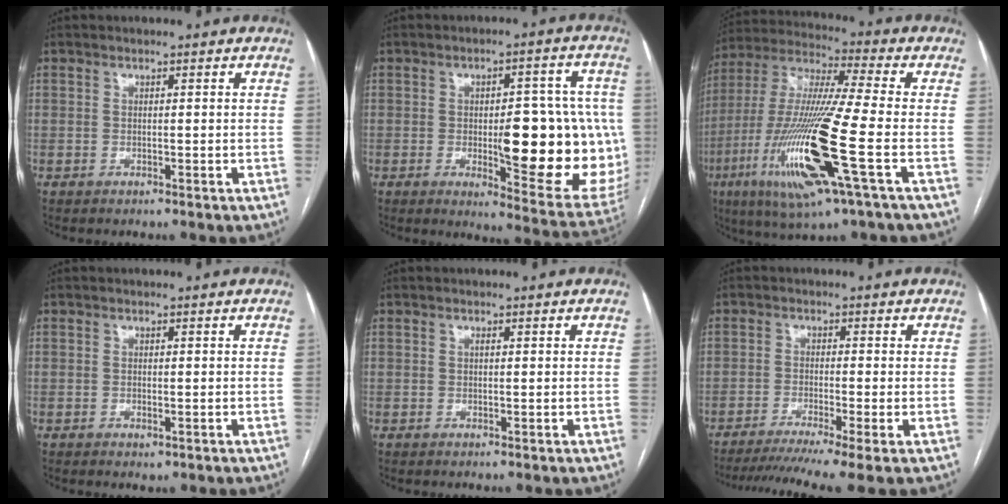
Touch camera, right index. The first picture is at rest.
{"total": 19.4, "force": [-1.9, 6.0, 18.3], "torque": [-0.173, 0.015, -0.003]}
{"total": 20.7, "force": [-6.5, 0.8, 19.7], "torque": [-0.434, -0.030, -0.128]}
{"total": 1.0, "force": [-0.5, 0.5, 0.7], "torque": [-0.009, -0.001, -0.002]}
{"total": 0.0}
{"total": 9.7, "force": [-7.3, -0.8, 6.4], "torque": [-0.096, -0.017, -0.113]}